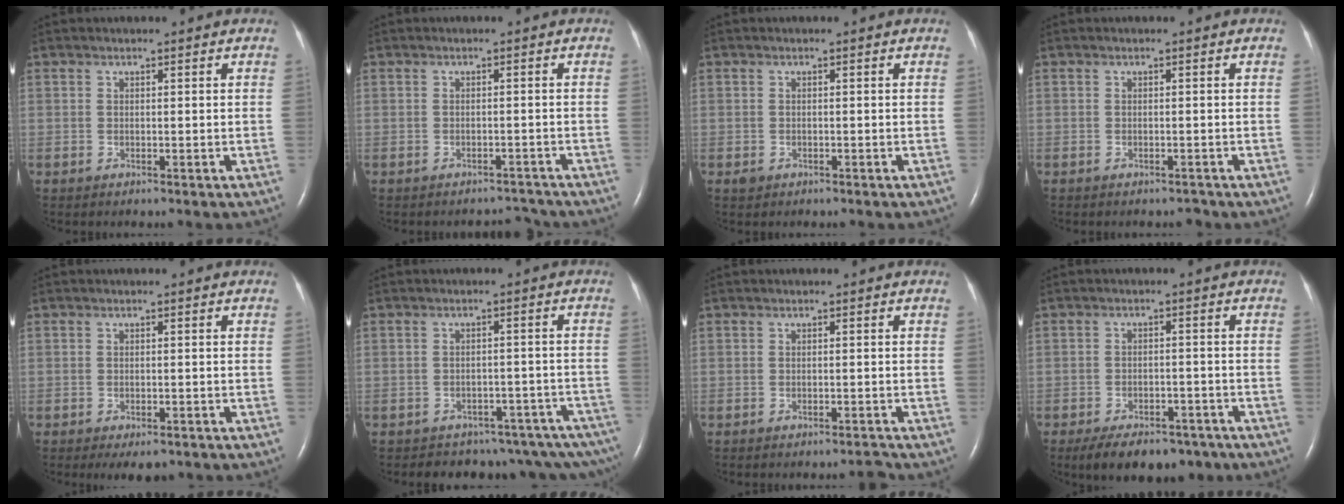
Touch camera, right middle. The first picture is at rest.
{"total": 2.5, "force": [-2.4, 0.6, -0.5], "torque": [0.009, 0.000, -0.030]}
{"total": 0.9, "force": [-0.5, 0.7, 0.2], "torque": [-0.007, 0.001, -0.006]}
{"total": 1.2, "force": [-1.1, 0.5, 0.1], "torque": [0.002, 0.000, -0.019]}
{"total": 4.0, "force": [-2.9, 1.6, 2.2], "torque": [-0.024, -0.005, -0.037]}
{"total": 14.3, "force": [-12.9, 5.0, 3.4], "torque": [-0.017, 0.041, -0.138]}
{"total": 1.1, "force": [-1.1, -0.2, 0.0], "torque": [0.000, -0.004, -0.014]}
{"total": 11.0, "force": [-8.2, 5.4, 5.0], "torque": [-0.075, 0.003, -0.118]}